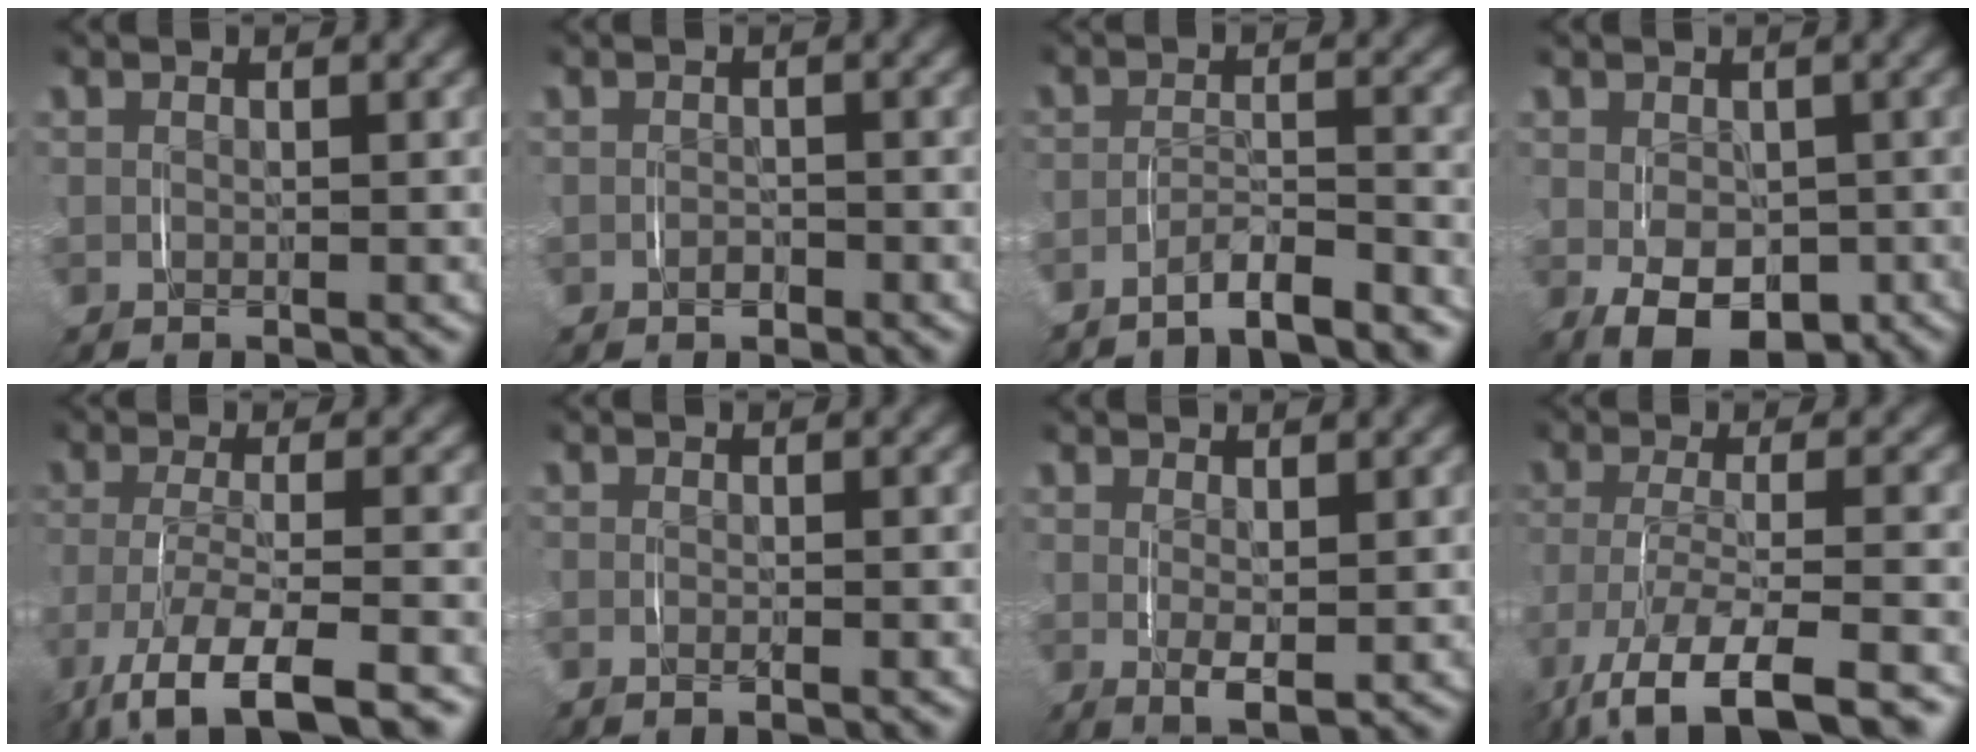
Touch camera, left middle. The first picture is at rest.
{"total": 1.0, "force": [-0.8, 0.7, 0.3], "torque": [-0.005, -0.005, -0.013]}
{"total": 3.7, "force": [-3.6, 0.0, 1.0], "torque": [-0.011, -0.003, -0.070]}
{"total": 6.4, "force": [-3.0, 3.6, 4.4], "torque": [-0.085, -0.037, -0.029]}
{"total": 8.9, "force": [-6.3, 2.5, 5.7], "torque": [-0.120, -0.035, -0.085]}
{"total": 0.6, "force": [-0.6, -0.1, 0.0], "torque": [-0.003, 0.001, -0.015]}
{"total": 2.4, "force": [0.2, 0.6, 2.3], "torque": [-0.034, -0.012, 0.009]}
{"total": 9.8, "force": [-7.2, 2.9, 5.9], "torque": [-0.127, -0.036, -0.096]}